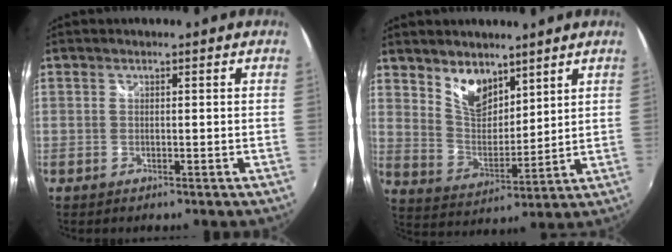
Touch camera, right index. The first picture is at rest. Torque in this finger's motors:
{"motor_torque": [0.21, 0.21, 0.24, 0.04]}